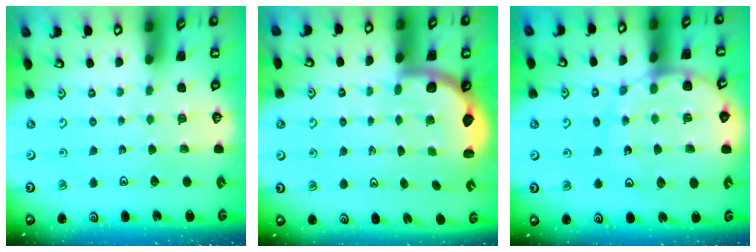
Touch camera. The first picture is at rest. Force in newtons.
{"total": 2.5, "press": 2.4, "slide": 0.7}
{"total": 13.7, "press": 13.6, "slide": 1.7}